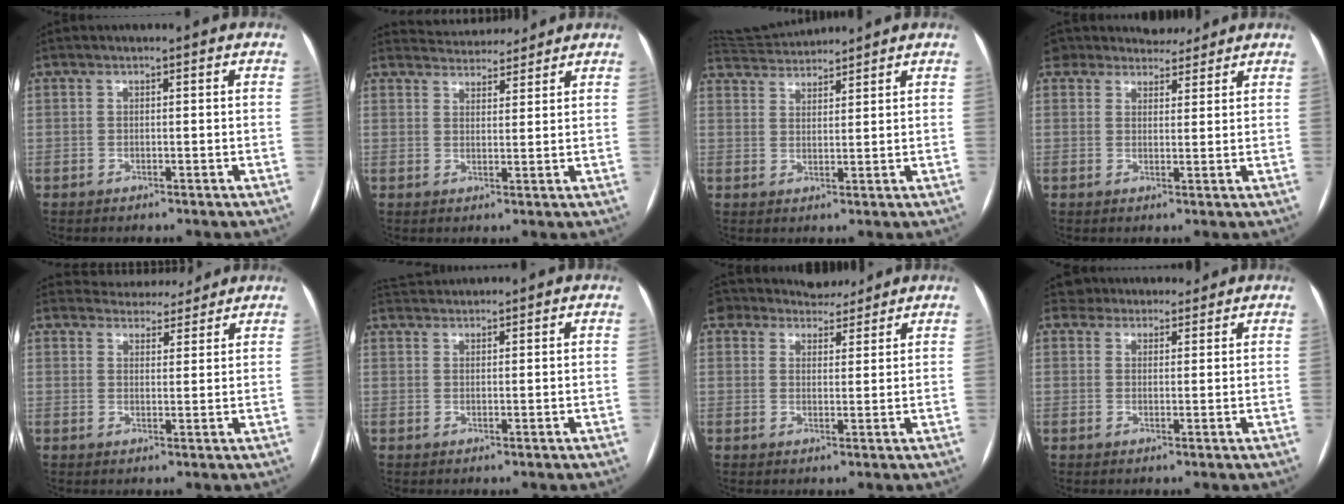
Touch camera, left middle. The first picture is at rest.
{"total": 6.4, "force": [6.2, 1.1, 0.6], "torque": [-0.010, 0.020, 0.089]}
{"total": 6.4, "force": [6.4, 0.0, 0.7], "torque": [-0.023, 0.028, 0.114]}
{"total": 7.5, "force": [7.0, 2.5, 0.3], "torque": [0.007, 0.016, 0.100]}
{"total": 6.2, "force": [6.0, 1.7, 0.1], "torque": [0.005, 0.009, 0.078]}
{"total": 2.8, "force": [2.8, -0.1, -0.1], "torque": [-0.004, 0.026, 0.059]}
{"total": 7.9, "force": [7.4, 2.6, 0.9], "torque": [-0.006, 0.012, 0.107]}
{"total": 5.6, "force": [5.1, 2.1, 0.2], "torque": [0.007, 0.019, 0.071]}